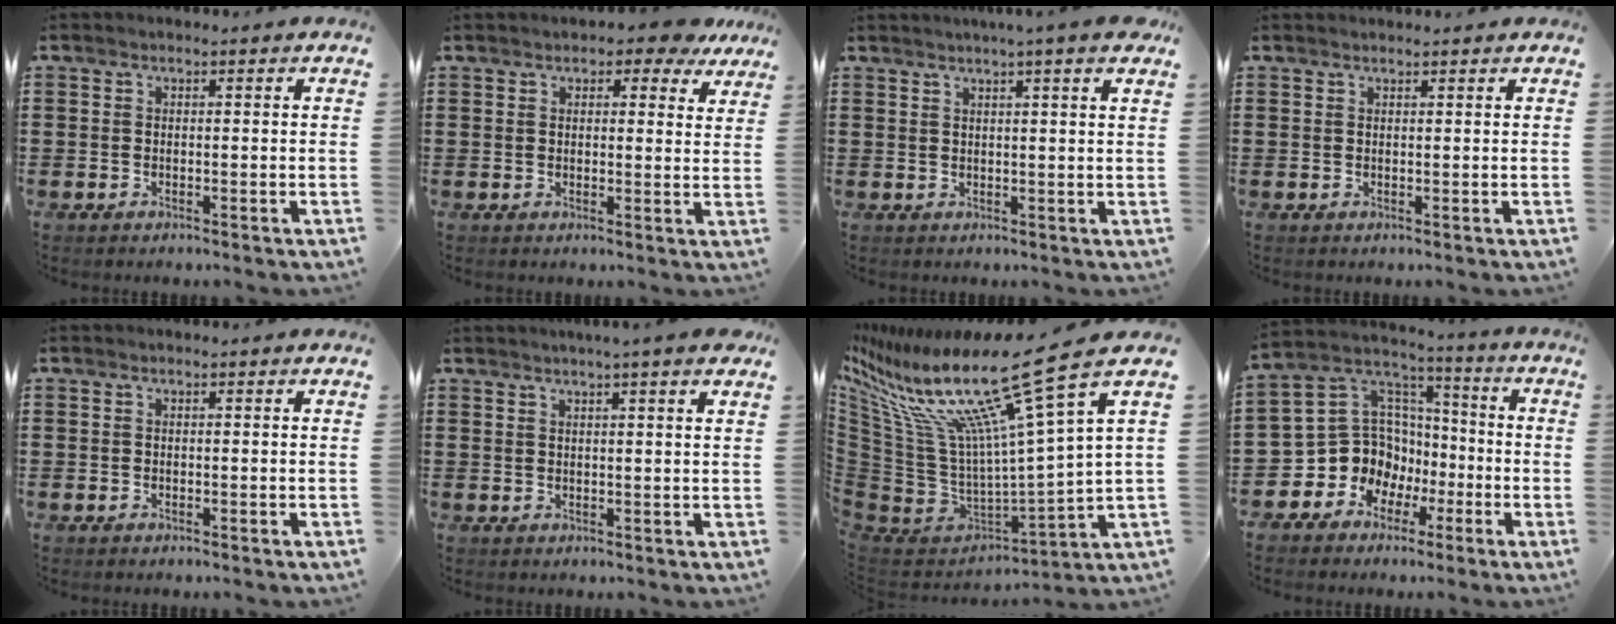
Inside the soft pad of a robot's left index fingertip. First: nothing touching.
{"total": 3.6, "force": [3.0, 1.4, 1.5], "torque": [-0.025, -0.005, 0.050]}
{"total": 3.3, "force": [2.6, -0.7, 2.0], "torque": [-0.044, -0.003, 0.047]}
{"total": 0.7, "force": [0.7, 0.0, 0.2], "torque": [-0.005, -0.002, 0.014]}
{"total": 0.0}
{"total": 2.8, "force": [2.3, -0.6, 1.4], "torque": [-0.033, -0.003, 0.042]}
{"total": 19.4, "force": [11.3, 3.3, 15.4], "torque": [-0.339, -0.080, 0.171]}
{"total": 10.5, "force": [-3.1, 9.8, 2.3], "torque": [-0.098, -0.007, -0.050]}